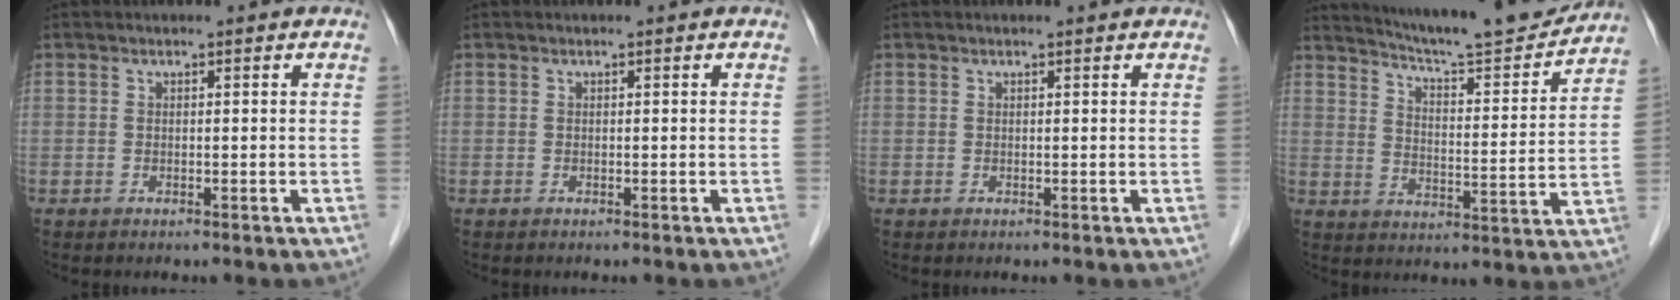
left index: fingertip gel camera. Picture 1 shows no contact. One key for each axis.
{"total": 0.0}
{"total": 1.4, "fx": 1.3, "fy": -0.1, "fz": 0.4, "tx": -0.012, "ty": 0.008, "tz": 0.016}
{"total": 16.9, "fx": 15.9, "fy": 0.1, "fz": 5.7, "tx": -0.095, "ty": -0.033, "tz": 0.225}